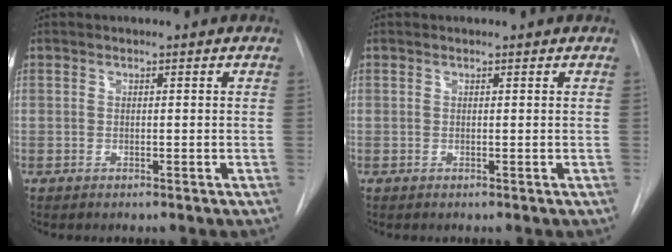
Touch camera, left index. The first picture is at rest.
{"total": 0.0}